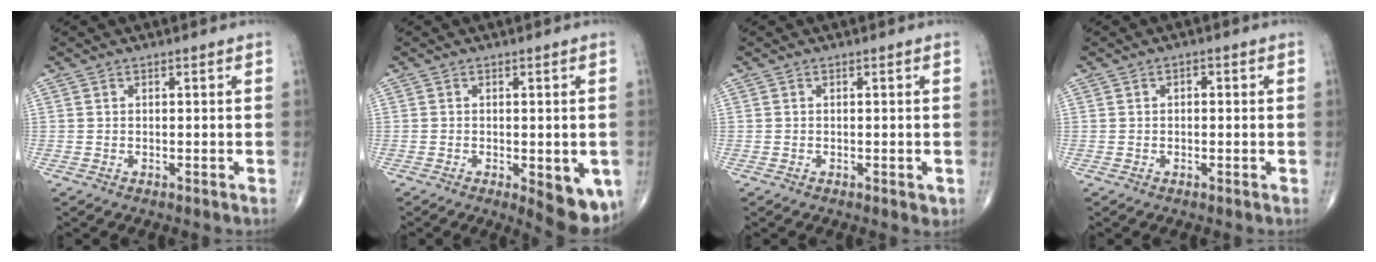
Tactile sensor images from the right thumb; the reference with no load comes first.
{"total": 9.1, "force": [-2.8, 3.4, 7.9], "torque": [-0.082, -0.011, -0.029]}
{"total": 1.1, "force": [-0.3, 0.5, 1.0], "torque": [-0.011, -0.002, -0.003]}
{"total": 1.3, "force": [0.2, 0.8, 1.0], "torque": [-0.011, 0.005, 0.000]}